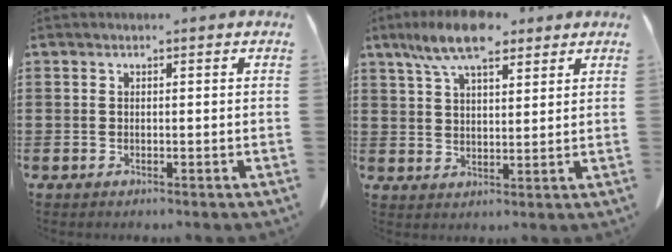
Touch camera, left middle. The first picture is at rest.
{"total": 9.3, "force": [6.8, 3.0, 5.6], "torque": [-0.119, -0.008, 0.125]}